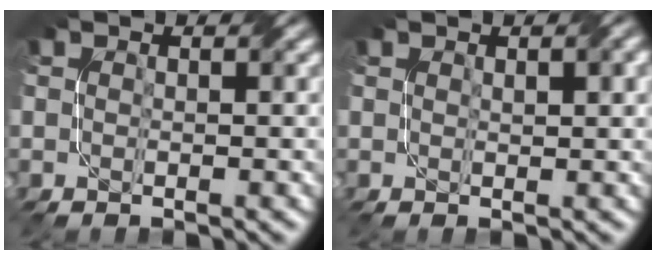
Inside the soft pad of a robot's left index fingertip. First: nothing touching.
{"total": 2.0, "force": [0.9, 0.5, 1.7], "torque": [-0.022, 0.002, 0.018]}